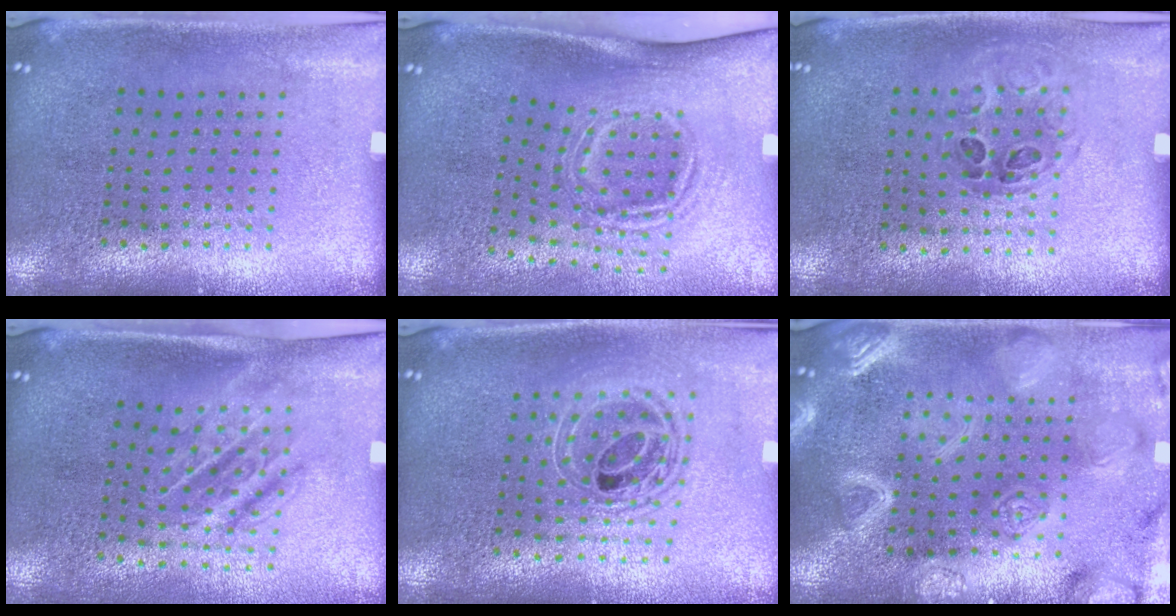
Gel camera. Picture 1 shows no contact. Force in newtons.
{"total": 1.9, "press": 1.3, "slide": 1.4}
{"total": 1.0, "press": 0.7, "slide": 0.7}
{"total": 1.6, "press": 1.2, "slide": 1.0}
{"total": 1.5, "press": 1.3, "slide": 0.8}
{"total": 5.7, "press": 5.7, "slide": 0.7}